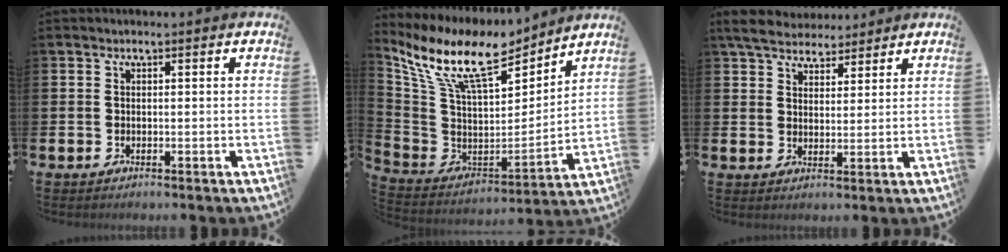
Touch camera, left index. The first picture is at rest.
{"total": 11.7, "force": [9.6, 3.5, 5.7], "torque": [-0.157, -0.061, 0.170]}
{"total": 5.3, "force": [4.9, 1.7, 1.0], "torque": [-0.041, -0.015, 0.090]}